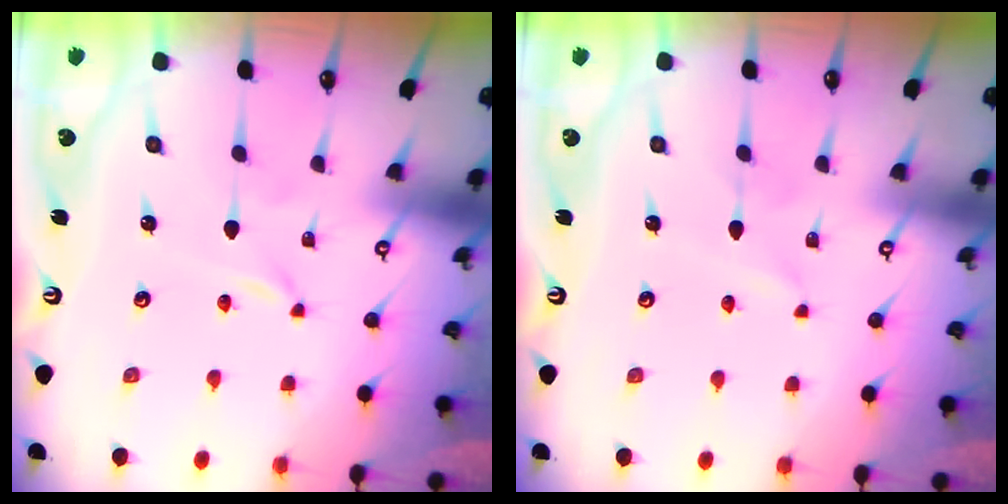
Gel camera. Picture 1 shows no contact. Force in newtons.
{"total": 2.3, "press": 2.3, "slide": 0.2}